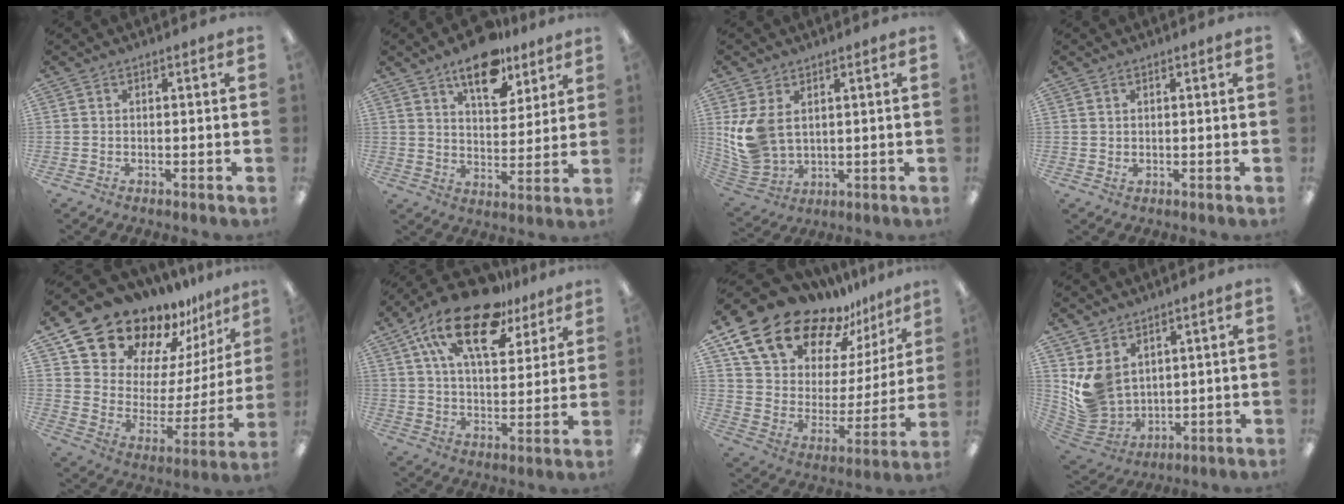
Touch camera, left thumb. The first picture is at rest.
{"total": 13.8, "force": [9.7, 6.6, 7.2], "torque": [-0.096, -0.051, 0.168]}
{"total": 10.7, "force": [2.5, 7.9, 6.8], "torque": [-0.161, -0.002, 0.050]}
{"total": 0.9, "force": [0.6, 0.7, 0.3], "torque": [0.002, -0.002, 0.009]}
{"total": 18.7, "force": [16.5, 8.1, 3.5], "torque": [-0.085, -0.139, 0.303]}
{"total": 20.7, "force": [12.6, 9.4, 13.4], "torque": [-0.231, -0.055, 0.218]}
{"total": 20.6, "force": [16.5, 10.6, 6.5], "torque": [-0.135, -0.117, 0.308]}
{"total": 9.5, "force": [3.6, 8.0, 3.7], "torque": [-0.094, -0.024, 0.079]}